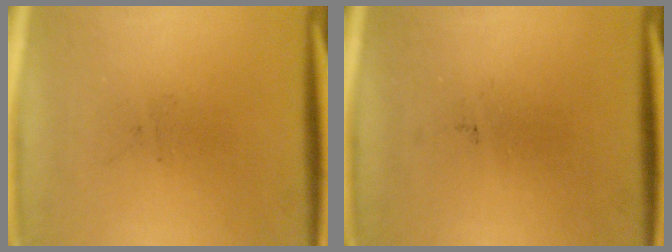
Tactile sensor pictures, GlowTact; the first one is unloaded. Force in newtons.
{"total": 0.0}